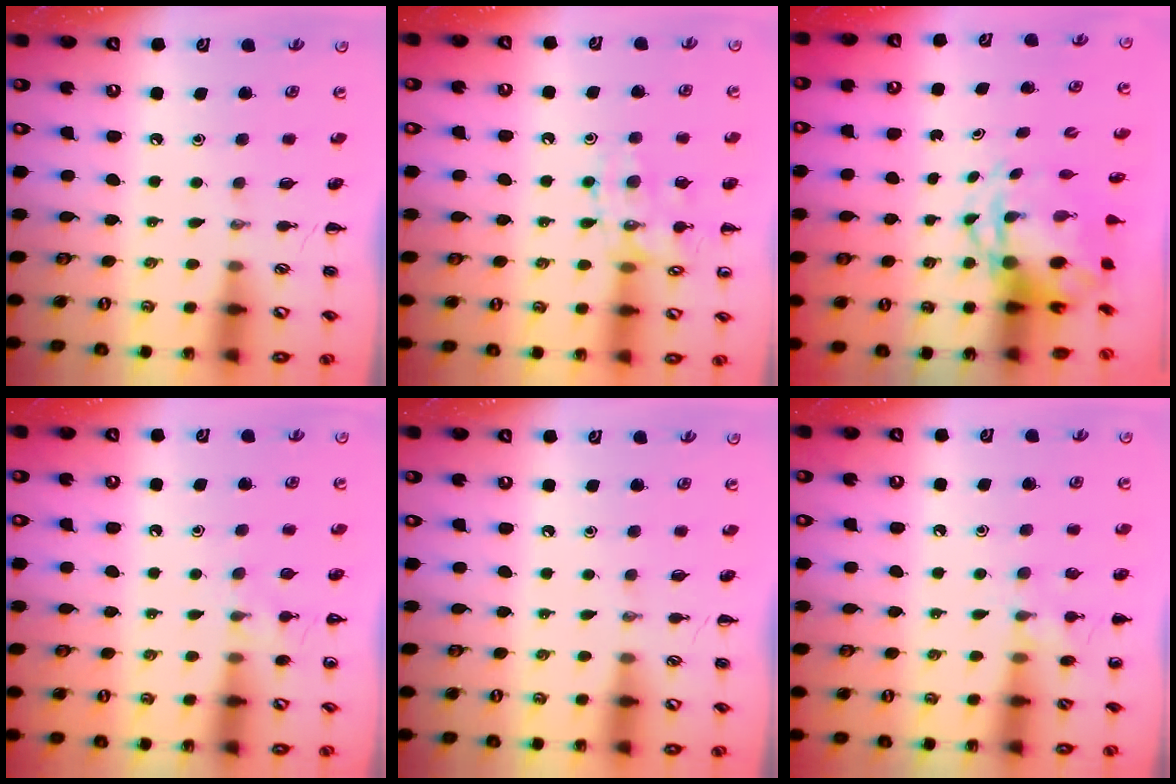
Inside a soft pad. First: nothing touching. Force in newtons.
{"total": 12.8, "press": 12.8, "slide": 0.8}
{"total": 4.3, "press": 4.1, "slide": 1.1}
{"total": 6.0, "press": 5.7, "slide": 1.8}
{"total": 0.0}
{"total": 7.5, "press": 7.2, "slide": 2.3}